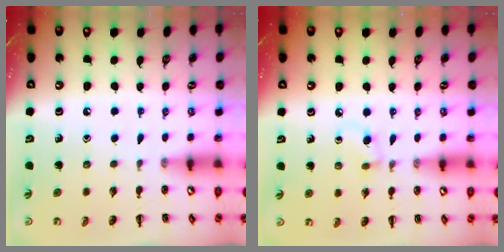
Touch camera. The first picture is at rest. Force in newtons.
{"total": 3.9, "press": 3.6, "slide": 1.4}